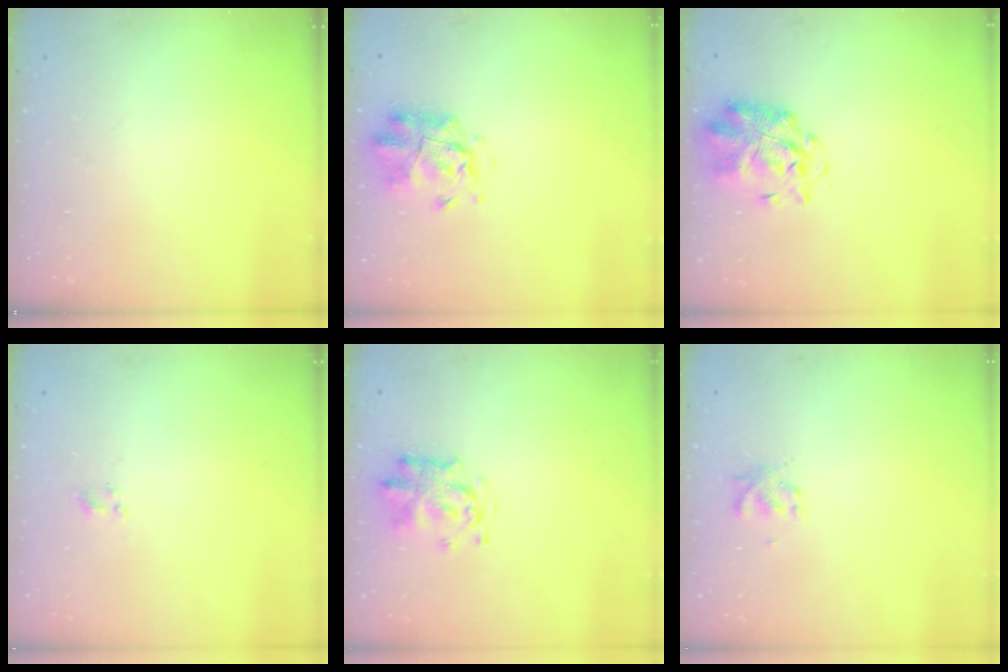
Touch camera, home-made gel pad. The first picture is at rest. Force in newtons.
{"total": 3.3, "press": 3.0, "slide": 1.5}
{"total": 2.8, "press": 2.7, "slide": 0.8}
{"total": 1.3, "press": 1.1, "slide": 0.6}
{"total": 3.8, "press": 3.7, "slide": 1.1}
{"total": 1.9, "press": 1.9, "slide": 0.3}